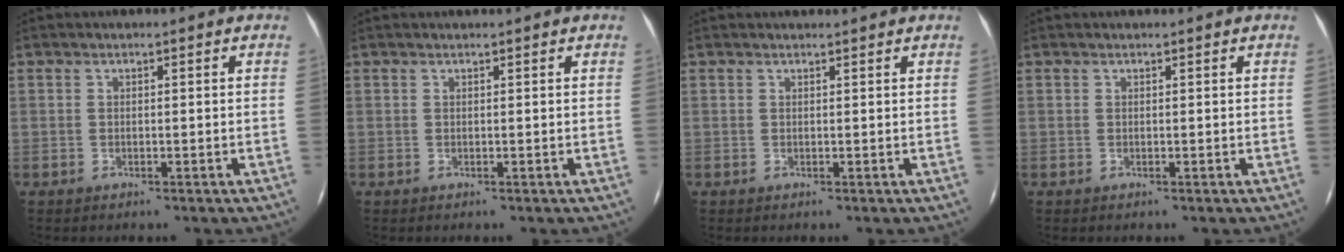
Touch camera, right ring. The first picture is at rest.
{"total": 0.6, "force": [0.6, -0.1, 0.1], "torque": [-0.009, -0.001, 0.009]}
{"total": 1.9, "force": [1.9, 0.1, 0.5], "torque": [-0.016, 0.004, 0.021]}
{"total": 0.0}